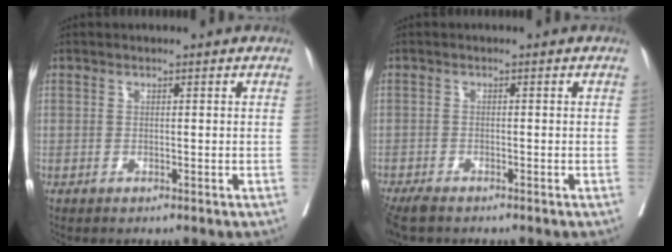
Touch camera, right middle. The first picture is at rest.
{"total": 4.6, "force": [-3.8, 1.2, 2.2], "torque": [-0.039, -0.012, -0.066]}